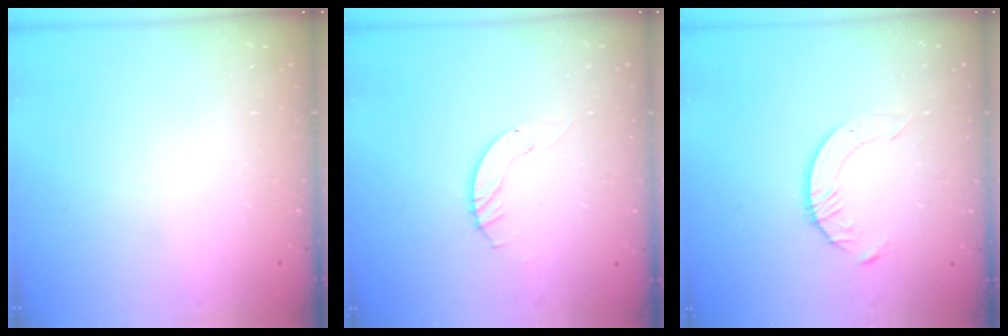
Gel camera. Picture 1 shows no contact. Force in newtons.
{"total": 4.0, "press": 4.0, "slide": 0.4}
{"total": 4.7, "press": 4.6, "slide": 0.6}